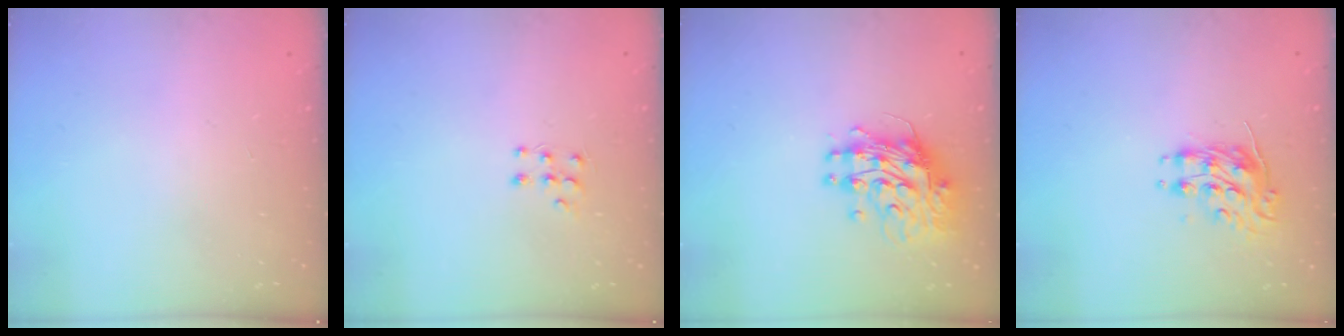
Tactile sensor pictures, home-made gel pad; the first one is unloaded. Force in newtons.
{"total": 5.8, "press": 5.8, "slide": 1.0}
{"total": 14.5, "press": 14.4, "slide": 1.2}
{"total": 8.7, "press": 8.7, "slide": 0.3}